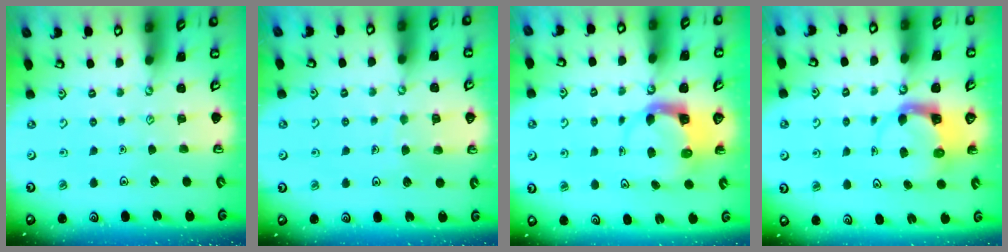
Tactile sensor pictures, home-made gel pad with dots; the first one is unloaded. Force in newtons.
{"total": 6.4, "press": 6.3, "slide": 0.6}
{"total": 3.7, "press": 3.6, "slide": 0.5}
{"total": 3.9, "press": 3.8, "slide": 0.5}